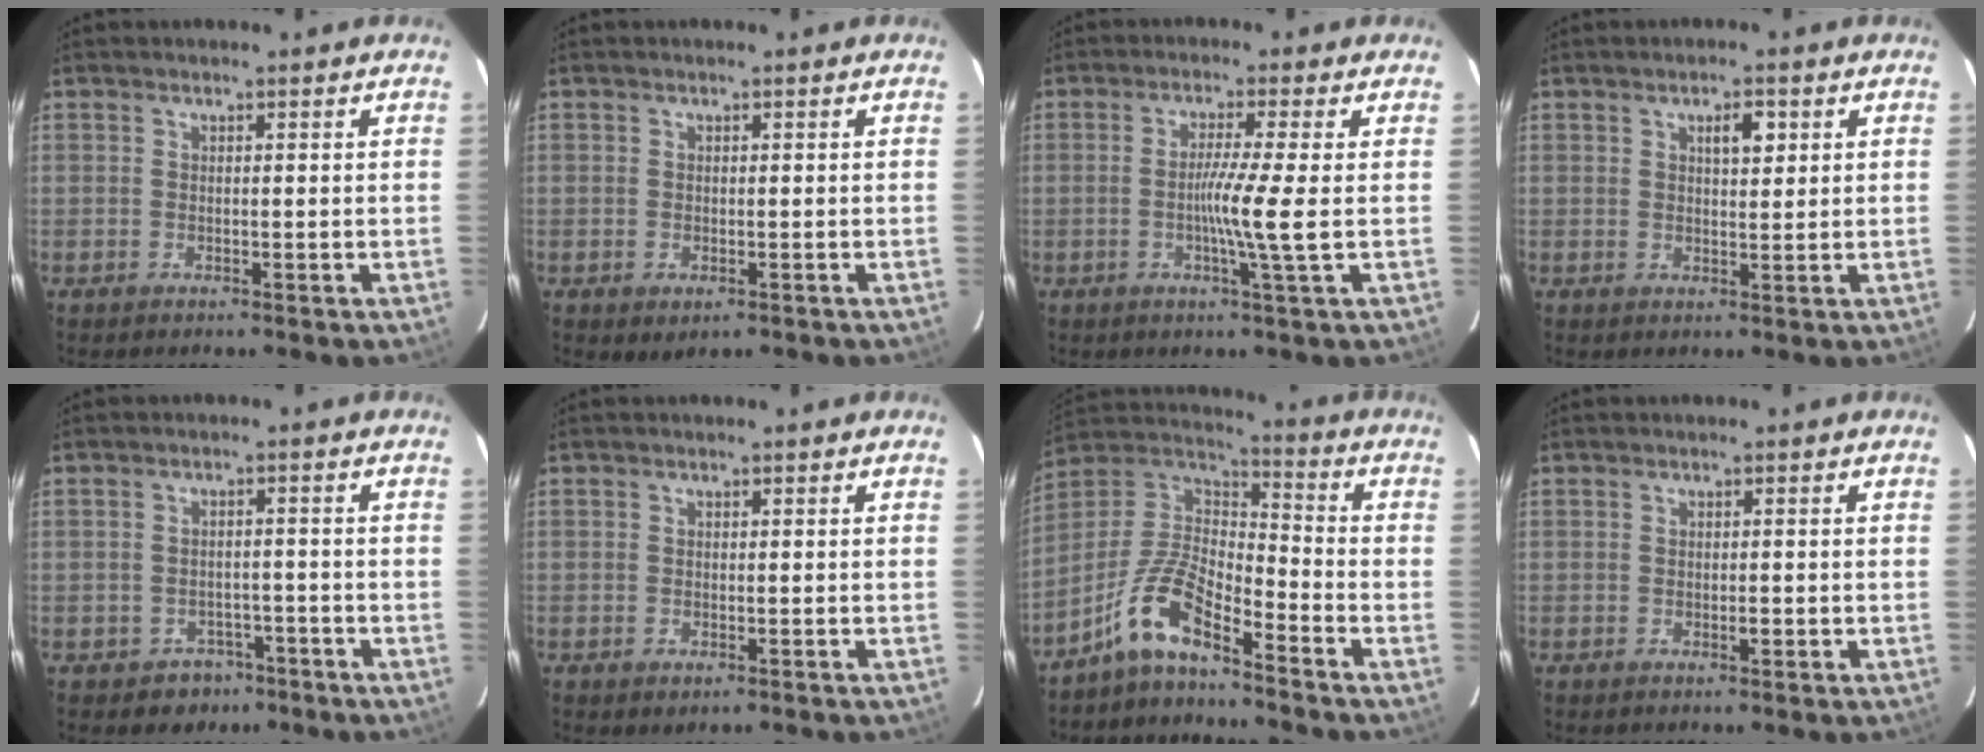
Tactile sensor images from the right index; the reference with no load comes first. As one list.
[{"total": 1.9, "force": [-0.7, 1.1, 1.4], "torque": [-0.019, -0.004, 0.001]}, {"total": 5.9, "force": [-0.6, -1.4, 5.7], "torque": [-0.105, -0.013, -0.015]}, {"total": 3.1, "force": [1.3, 1.1, 2.6], "torque": [-0.043, 0.003, 0.022]}, {"total": 4.0, "force": [-2.4, 3.2, 0.5], "torque": [-0.004, 0.014, -0.026]}, {"total": 1.2, "force": [-0.4, 0.6, 0.9], "torque": [-0.013, -0.002, 0.002]}, {"total": 9.9, "force": [-7.2, 2.5, 6.3], "torque": [-0.144, 0.026, -0.141]}, {"total": 1.2, "force": [-0.3, 0.4, 1.1], "torque": [-0.017, 0.000, -0.005]}]